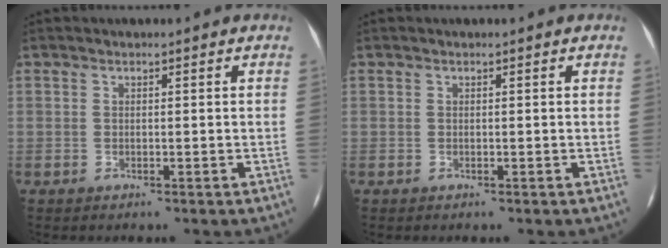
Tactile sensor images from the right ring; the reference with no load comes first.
{"total": 0.0}